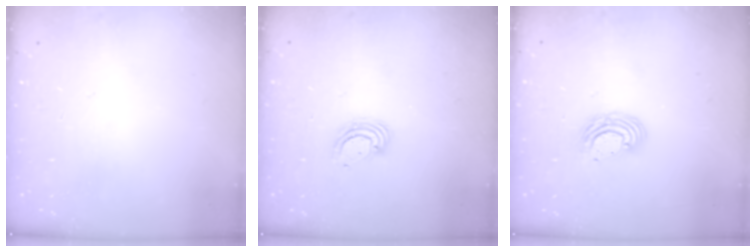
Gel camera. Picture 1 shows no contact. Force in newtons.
{"total": 4.4, "press": 4.4, "slide": 0.4}
{"total": 8.3, "press": 8.2, "slide": 1.4}